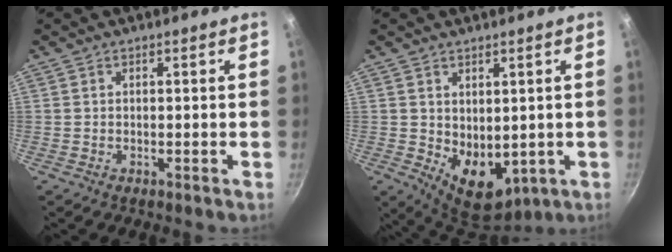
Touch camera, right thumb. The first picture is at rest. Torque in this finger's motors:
{"motor_torque": [-0.37, 0.77, -0.08, 0.22, 0.11]}